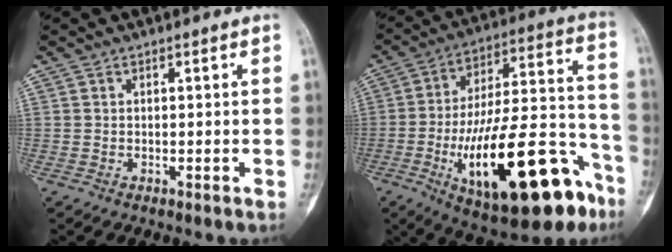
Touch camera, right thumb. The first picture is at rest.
{"total": 29.3, "force": [-13.0, 10.6, 24.0], "torque": [-0.355, 0.066, -0.187]}